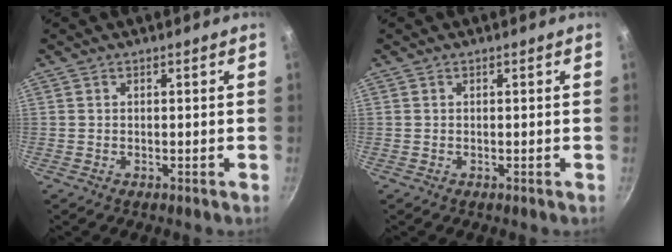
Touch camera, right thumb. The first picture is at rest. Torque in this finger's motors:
{"motor_torque": [-0.01, 0.01, 0.00, 0.00, 0.00]}